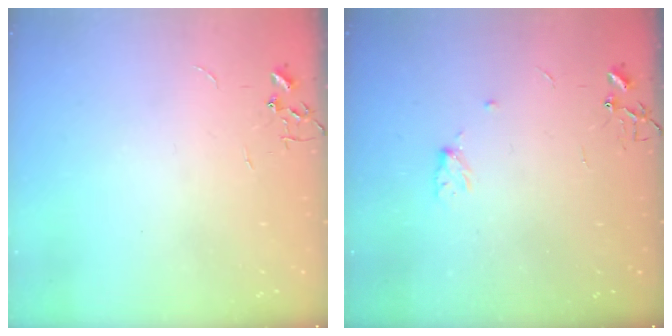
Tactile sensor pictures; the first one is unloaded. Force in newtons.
{"total": 6.2, "press": 5.4, "slide": 3.0}